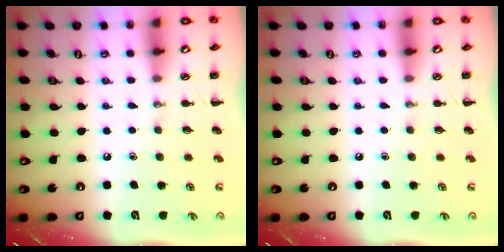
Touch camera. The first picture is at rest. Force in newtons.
{"total": 0.0}